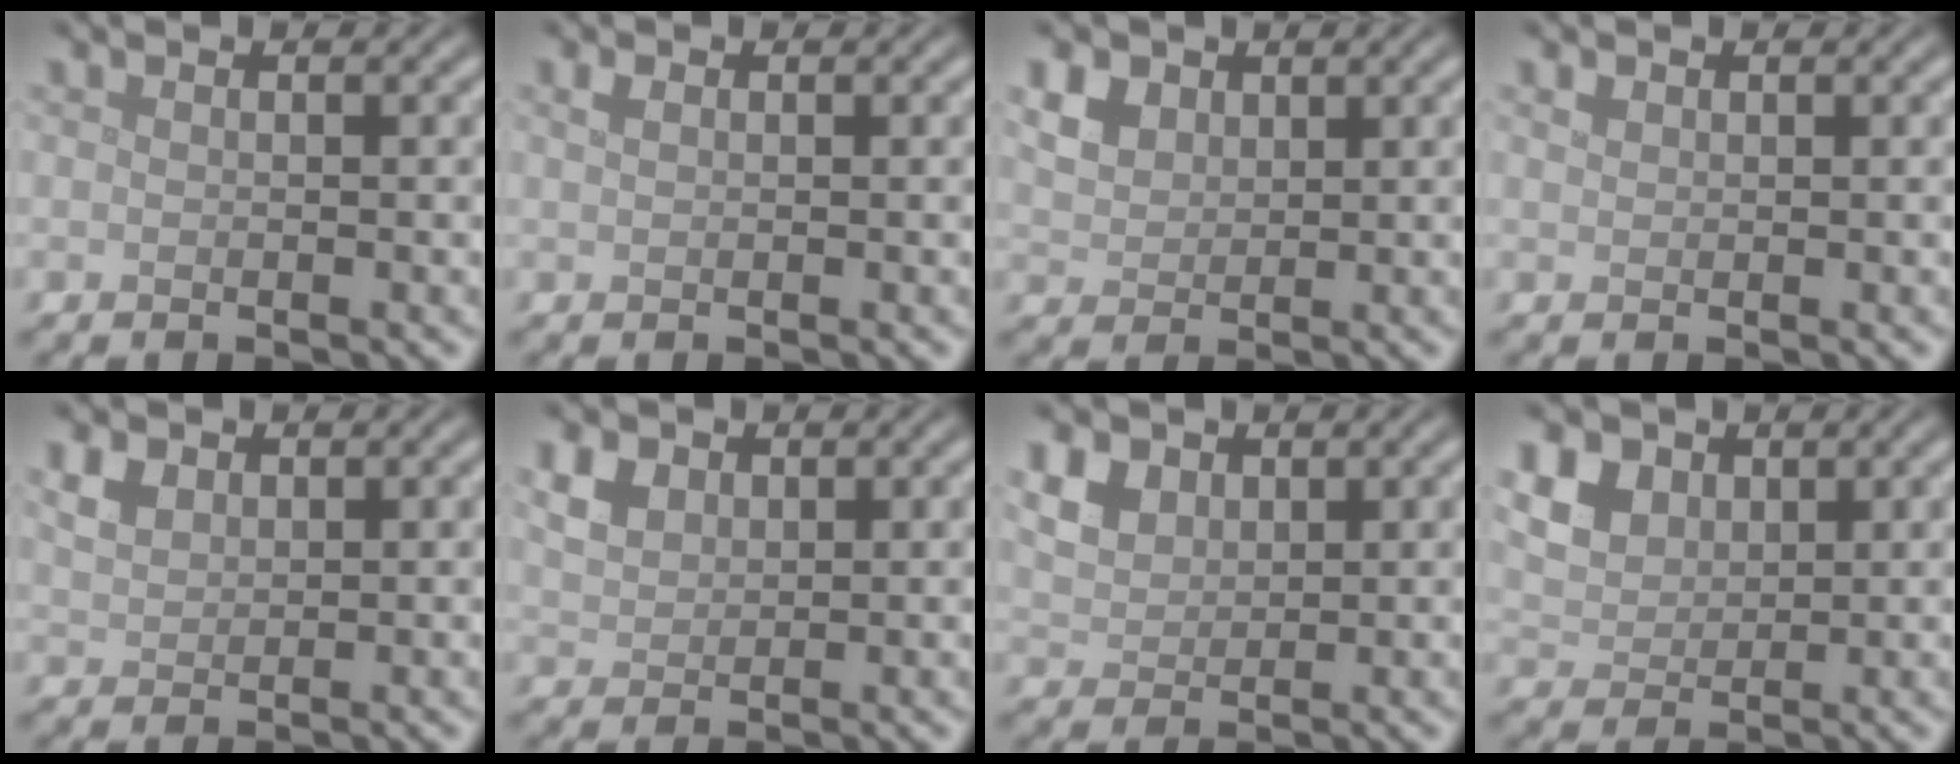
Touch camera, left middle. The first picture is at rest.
{"total": 0.7, "force": [0.4, 0.4, 0.5], "torque": [-0.010, 0.000, 0.009]}
{"total": 4.1, "force": [2.3, 2.8, 1.9], "torque": [-0.058, 0.007, 0.047]}
{"total": 0.6, "force": [0.4, 0.4, 0.2], "torque": [-0.004, -0.001, 0.010]}
{"total": 2.0, "force": [1.2, 1.3, 0.9], "torque": [-0.024, 0.003, 0.026]}
{"total": 2.7, "force": [1.4, 1.9, 1.3], "torque": [-0.035, 0.002, 0.027]}
{"total": 4.5, "force": [2.6, 3.0, 2.0], "torque": [-0.064, 0.004, 0.056]}
{"total": 6.0, "force": [3.2, 4.2, 2.8], "torque": [-0.101, 0.012, 0.063]}